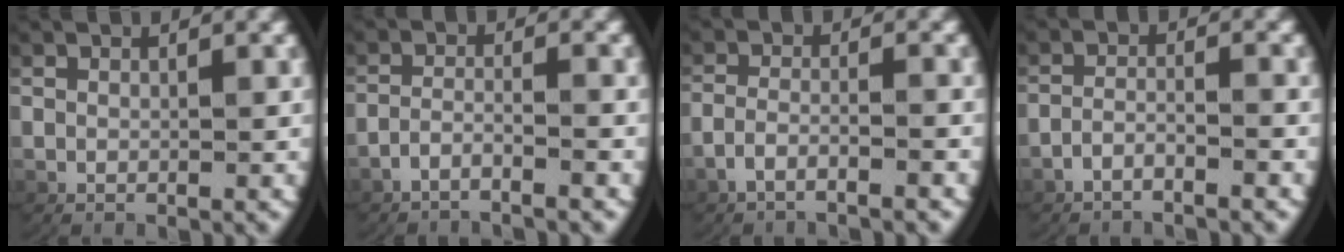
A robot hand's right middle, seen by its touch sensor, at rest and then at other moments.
{"total": 2.6, "force": [-2.4, 0.0, 1.0], "torque": [-0.027, -0.006, -0.041]}
{"total": 2.5, "force": [-2.0, 0.2, 1.5], "torque": [-0.042, -0.007, -0.032]}
{"total": 2.5, "force": [-2.3, 0.2, 1.0], "torque": [-0.027, -0.006, -0.039]}